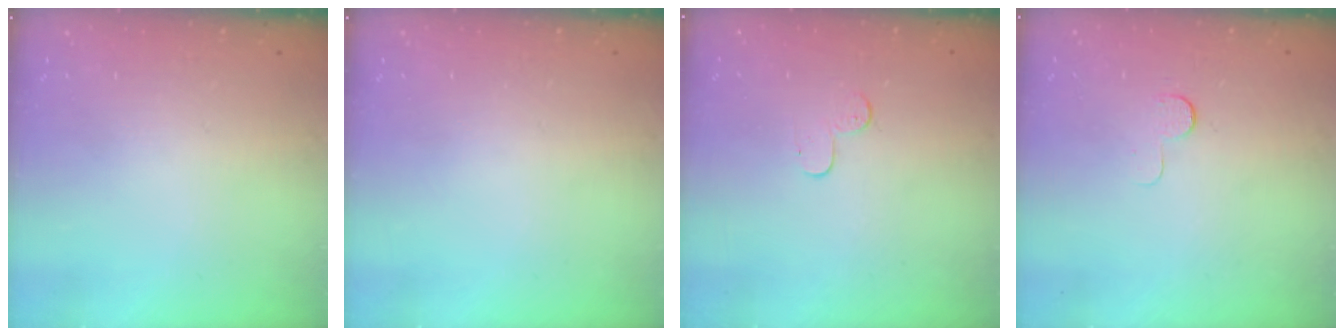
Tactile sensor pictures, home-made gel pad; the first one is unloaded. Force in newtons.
{"total": 0.0}
{"total": 3.9, "press": 3.9, "slide": 0.4}
{"total": 3.9, "press": 3.9, "slide": 0.4}